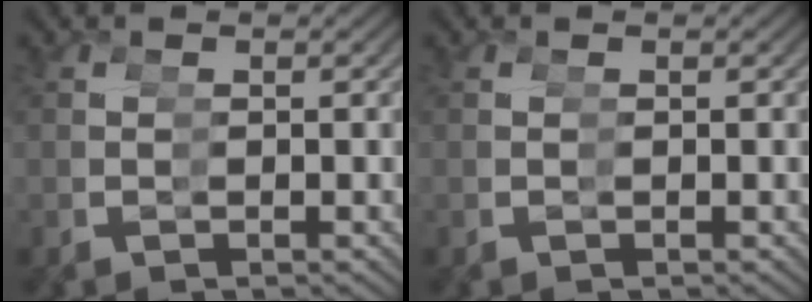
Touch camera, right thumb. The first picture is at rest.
{"total": 0.0}